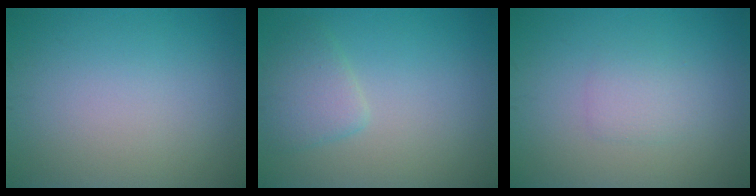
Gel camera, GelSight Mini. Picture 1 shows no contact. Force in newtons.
{"total": 2.6, "press": 2.6, "slide": 0.3}
{"total": 1.6, "press": 1.6, "slide": 0.1}